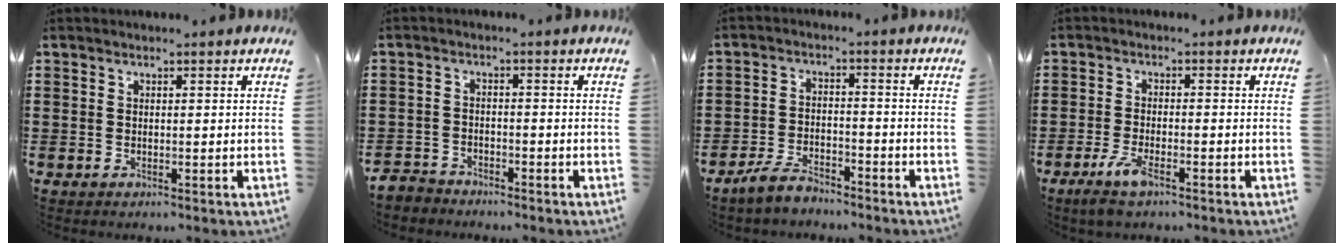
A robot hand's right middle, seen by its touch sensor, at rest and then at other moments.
{"total": 2.9, "force": [-2.8, 0.6, -0.1], "torque": [-0.013, -0.003, -0.064]}
{"total": 4.7, "force": [-4.2, 1.2, 1.8], "torque": [-0.042, 0.003, -0.084]}
{"total": 4.4, "force": [-2.7, 1.1, 3.3], "torque": [-0.071, -0.006, -0.053]}